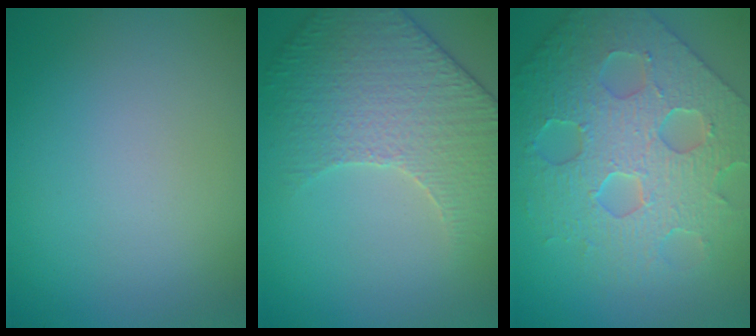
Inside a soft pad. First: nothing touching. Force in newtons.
{"total": 4.3, "press": 4.2, "slide": 0.9}
{"total": 6.9, "press": 6.1, "slide": 3.3}